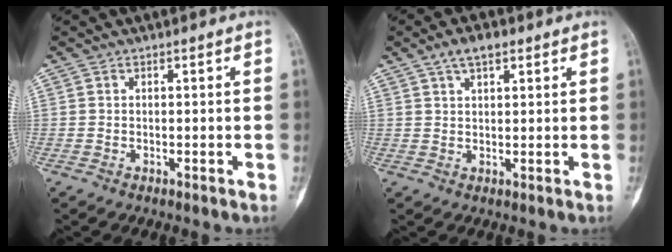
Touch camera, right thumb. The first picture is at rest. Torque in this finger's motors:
{"motor_torque": [0.06, 0.19, 0.28, -0.28, 0.17]}